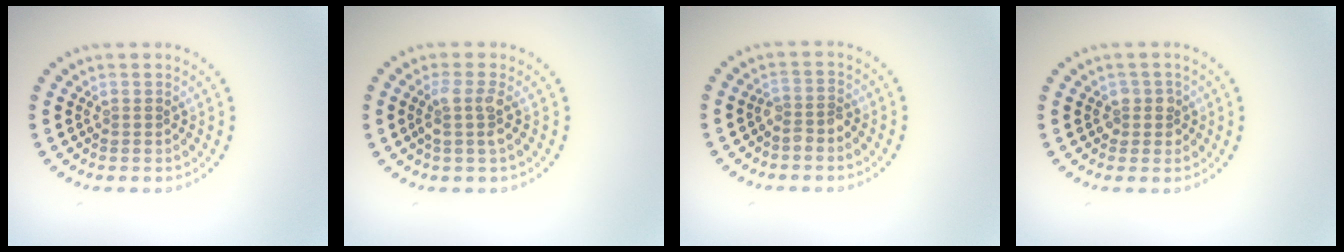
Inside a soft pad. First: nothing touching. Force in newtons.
{"total": 2.1, "press": 1.6, "slide": 1.3}
{"total": 1.6, "press": 1.3, "slide": 0.9}
{"total": 1.8, "press": 1.6, "slide": 0.7}